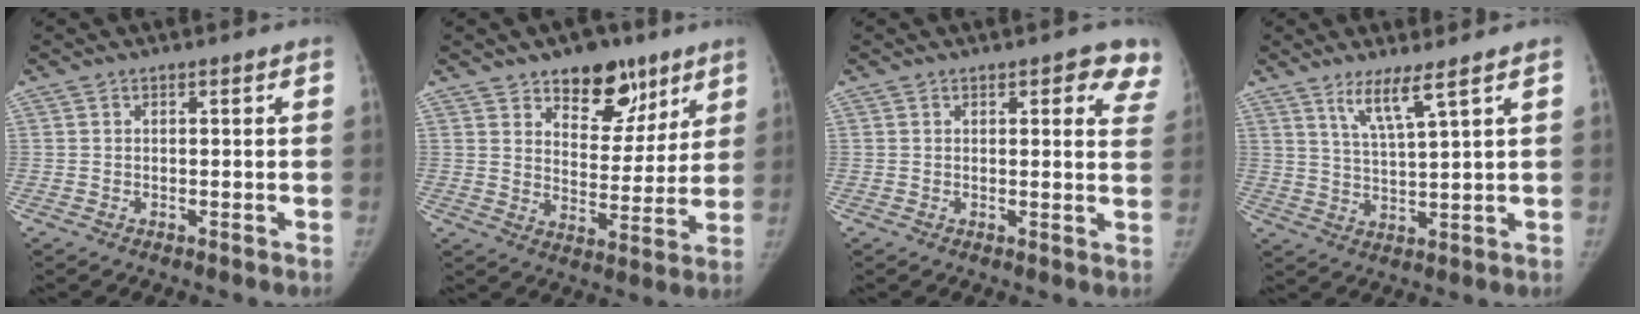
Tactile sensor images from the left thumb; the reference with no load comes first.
{"total": 13.4, "force": [8.5, 7.8, 6.9], "torque": [-0.044, -0.046, 0.129]}
{"total": 7.5, "force": [4.7, 3.2, 4.9], "torque": [-0.017, -0.018, 0.037]}
{"total": 5.8, "force": [3.9, 0.0, 4.3], "torque": [-0.084, -0.034, 0.079]}